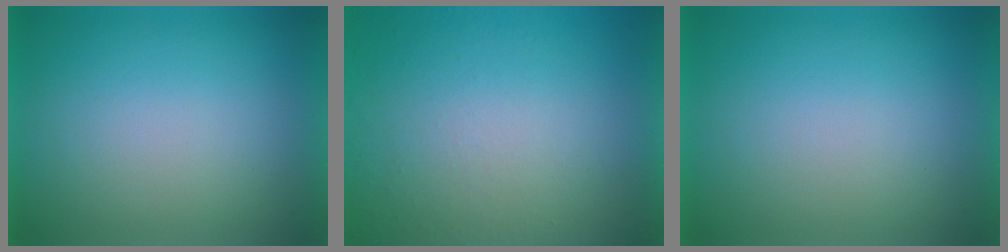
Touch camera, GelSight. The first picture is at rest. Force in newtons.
{"total": 8.6}
{"total": 0.0}